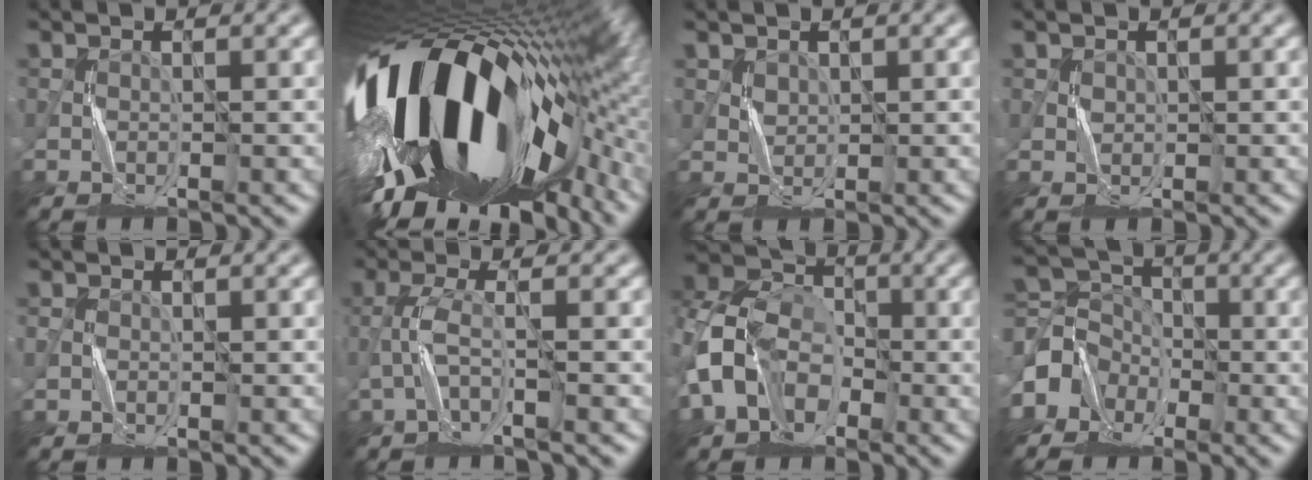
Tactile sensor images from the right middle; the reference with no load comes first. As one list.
[{"total": 20.1, "force": [-2.4, 10.4, 17.0], "torque": [-0.304, -0.032, -0.042]}, {"total": 1.1, "force": [0.7, 0.9, 0.2], "torque": [-0.008, 0.001, 0.016]}, {"total": 0.8, "force": [0.4, 0.7, 0.0], "torque": [-0.001, 0.000, 0.010]}, {"total": 0.0}, {"total": 1.9, "force": [-1.3, -0.1, 1.4], "torque": [-0.035, 0.011, -0.033]}, {"total": 8.0, "force": [-2.5, 6.0, 4.7], "torque": [-0.096, 0.006, -0.069]}, {"total": 3.6, "force": [-1.9, 3.0, 0.7], "torque": [-0.013, 0.010, -0.055]}]